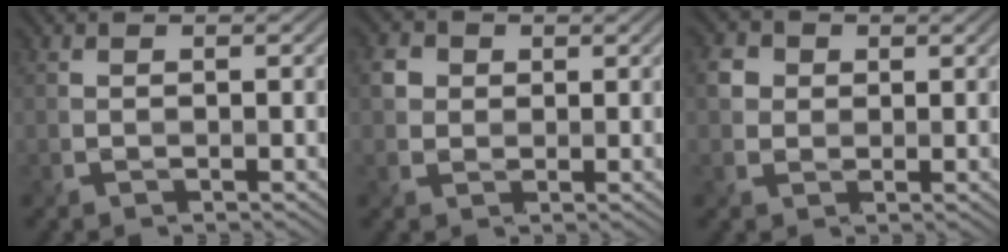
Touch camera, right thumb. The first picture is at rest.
{"total": 2.4, "force": [0.6, 2.3, 0.7], "torque": [-0.023, 0.002, 0.012]}
{"total": 2.7, "force": [0.6, 2.5, 0.8], "torque": [-0.028, 0.003, 0.012]}